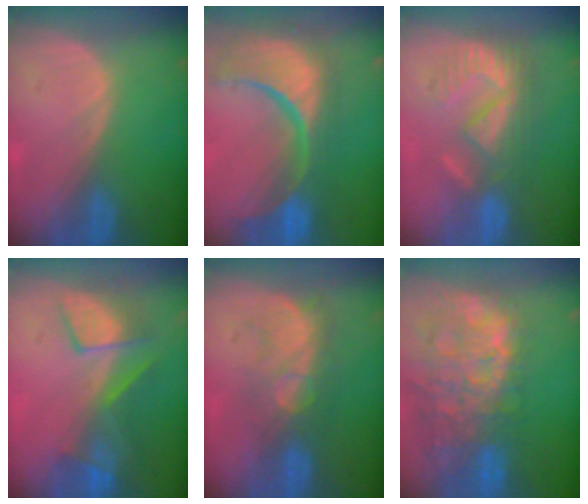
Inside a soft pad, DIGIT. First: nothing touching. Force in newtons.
{"total": 15.4, "press": 12.1, "slide": 9.5}
{"total": 9.5, "press": 8.1, "slide": 5.0}
{"total": 7.7, "press": 7.2, "slide": 2.6}
{"total": 7.6, "press": 7.2, "slide": 2.3}
{"total": 14.3, "press": 11.6, "slide": 8.3}